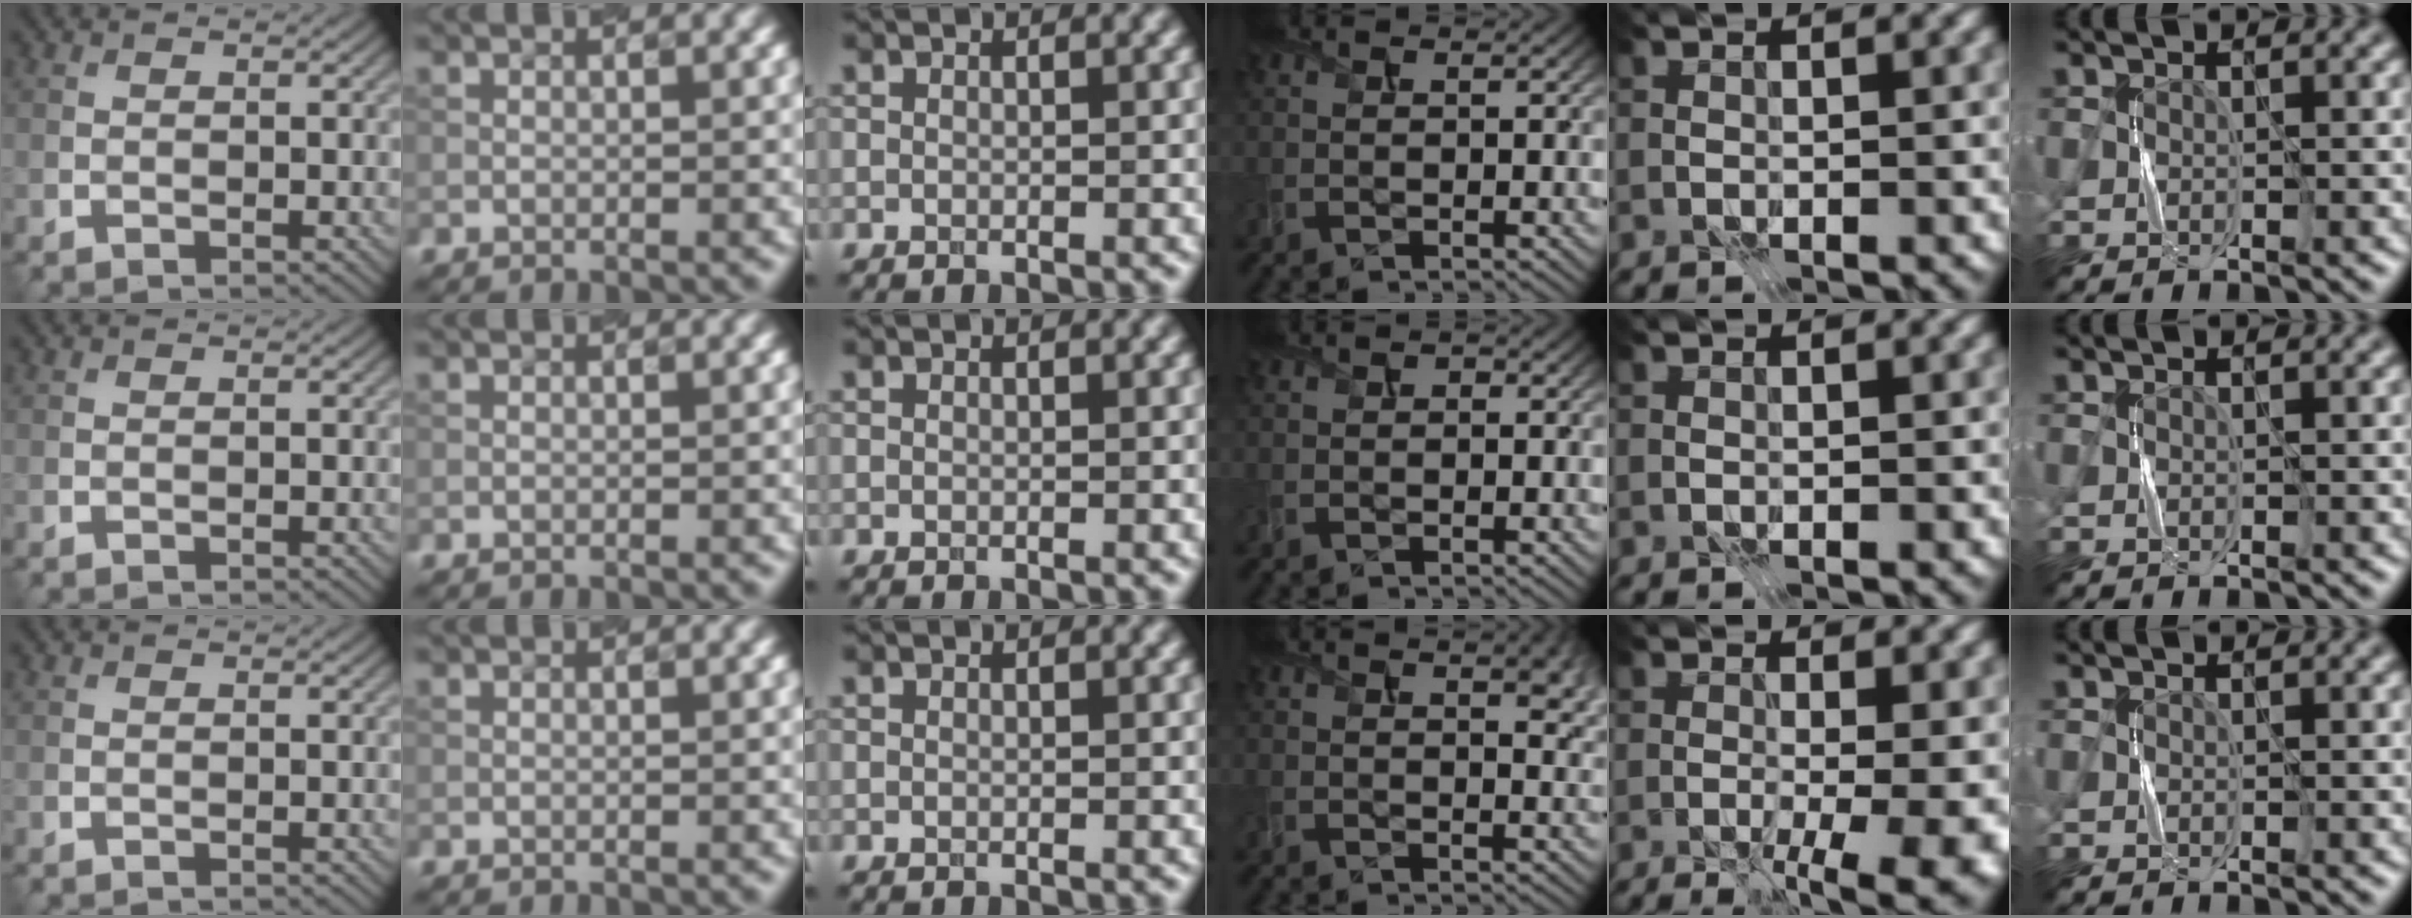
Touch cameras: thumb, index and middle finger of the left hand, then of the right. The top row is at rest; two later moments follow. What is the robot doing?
{"motion": "press", "object": "syringe"}